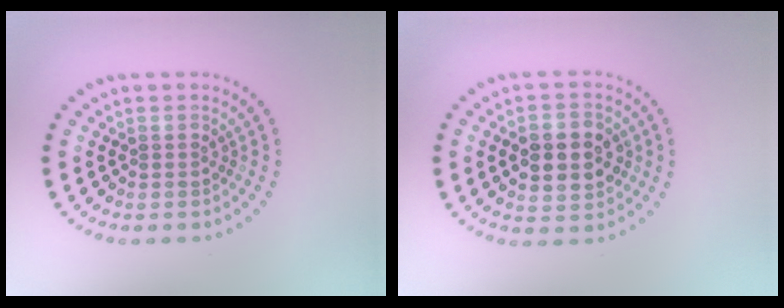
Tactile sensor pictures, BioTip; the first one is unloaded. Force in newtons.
{"total": 5.5, "press": 5.5, "slide": 0.3}